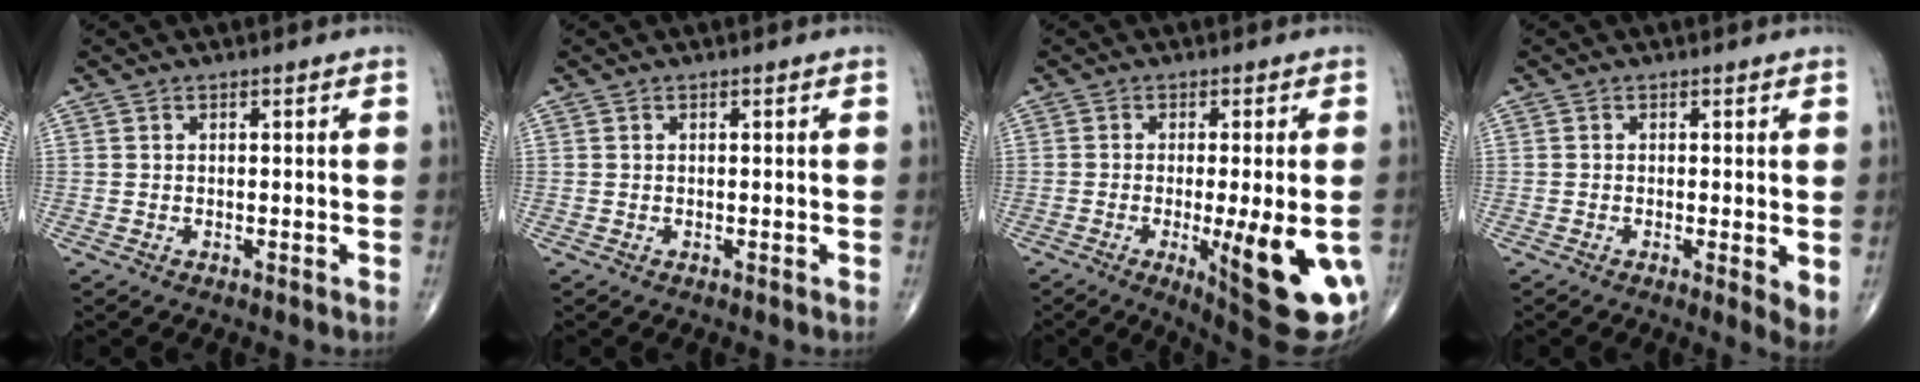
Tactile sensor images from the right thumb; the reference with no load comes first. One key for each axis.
{"total": 0.0}
{"total": 17.1, "fx": -4.5, "fy": 4.3, "fz": 15.9, "tx": -0.164, "ty": -0.023, "tz": -0.044}
{"total": 3.8, "fx": -0.3, "fy": 0.9, "fz": 3.7, "tx": -0.060, "ty": -0.014, "tz": -0.010}